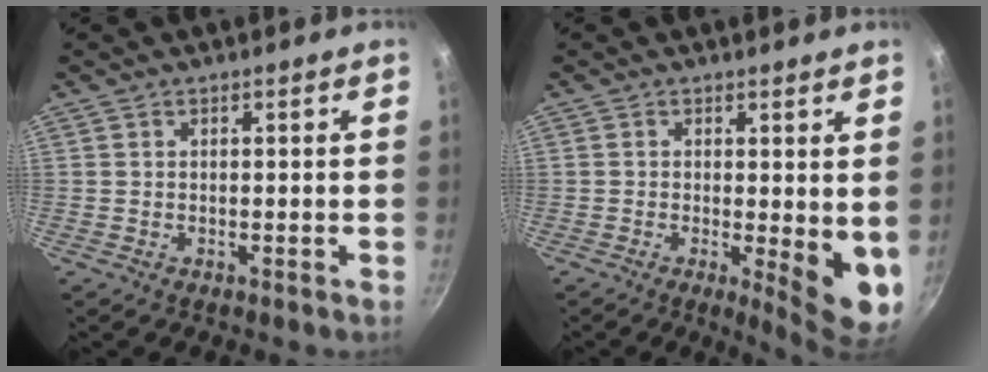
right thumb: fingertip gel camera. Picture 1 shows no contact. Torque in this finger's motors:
{"motor_torque": [1.32, 3.19, 0.64, 0.15, 0.30]}